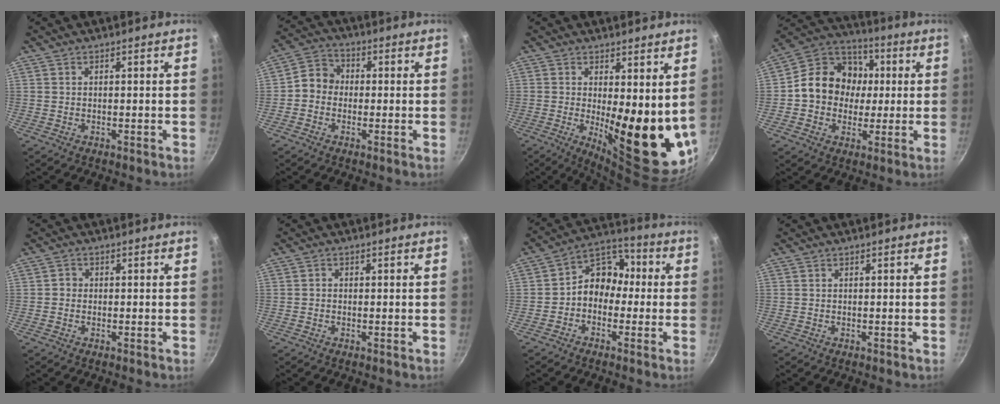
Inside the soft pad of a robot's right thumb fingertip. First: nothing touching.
{"total": 5.8, "force": [-0.7, 5.1, 2.6], "torque": [-0.019, 0.018, -0.032]}
{"total": 15.0, "force": [1.0, 4.8, 14.2], "torque": [-0.160, -0.041, 0.026]}
{"total": 14.8, "force": [0.7, 12.8, 7.5], "torque": [-0.085, 0.024, -0.008]}
{"total": 1.3, "force": [-0.3, 1.2, 0.4], "torque": [-0.002, 0.005, -0.009]}
{"total": 0.7, "force": [-0.2, 0.7, 0.3], "torque": [-0.005, 0.003, -0.003]}
{"total": 9.3, "force": [-1.0, 7.5, 5.4], "torque": [-0.038, 0.042, -0.041]}
{"total": 0.0}